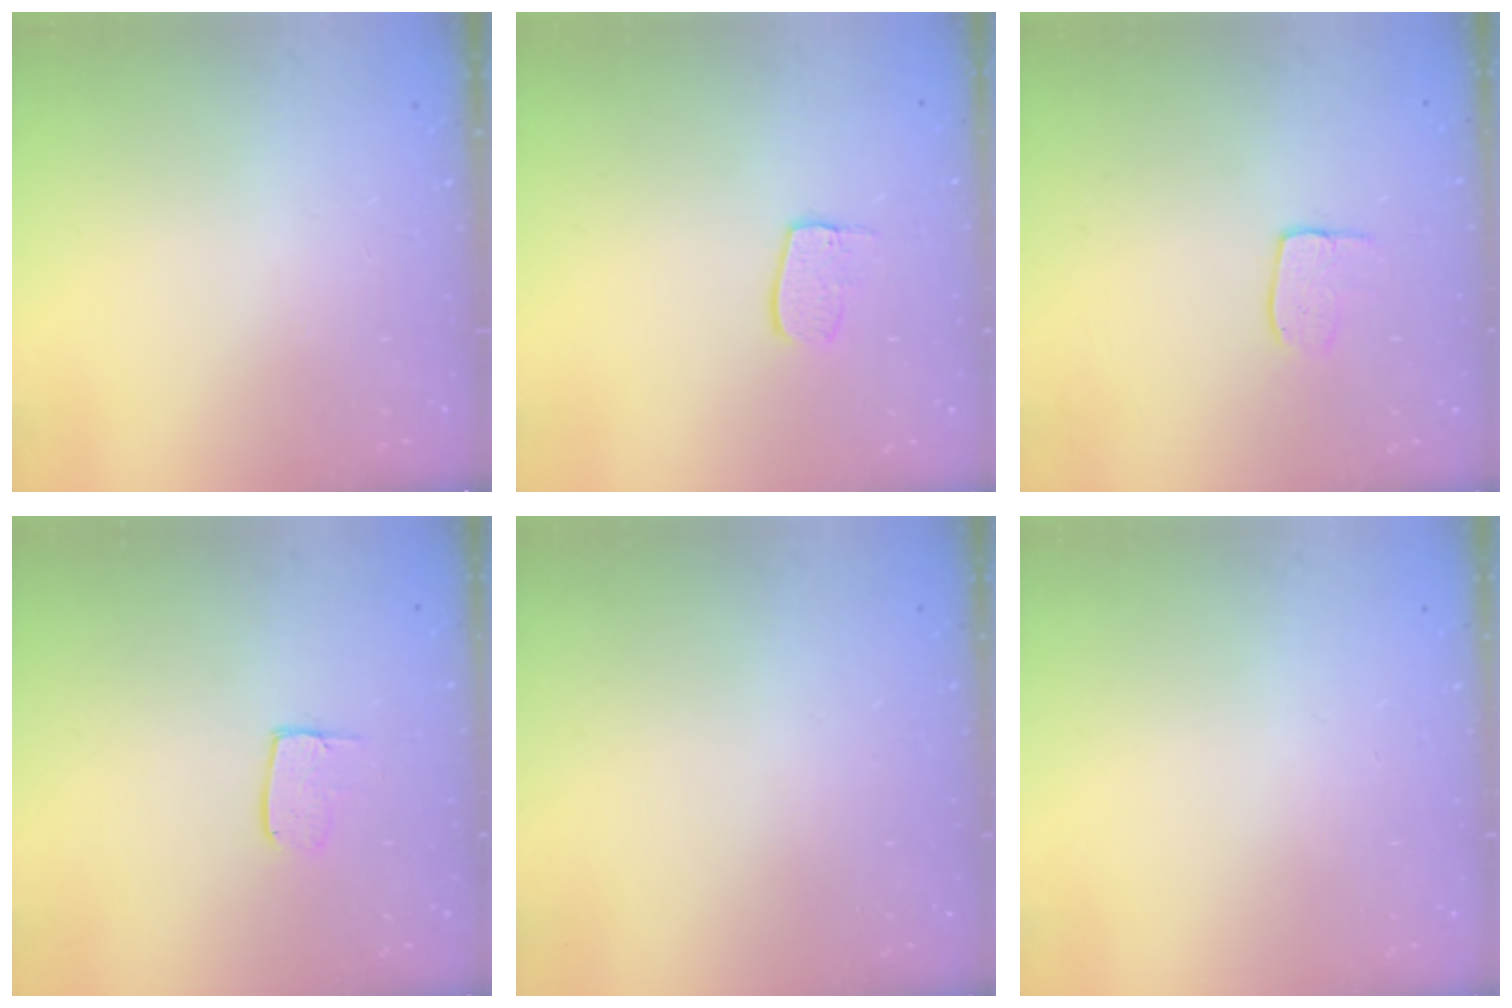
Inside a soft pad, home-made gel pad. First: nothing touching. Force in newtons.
{"total": 7.2, "press": 7.2, "slide": 0.3}
{"total": 6.3, "press": 6.3, "slide": 0.2}
{"total": 6.7, "press": 6.7, "slide": 0.5}
{"total": 0.0}
{"total": 0.0}